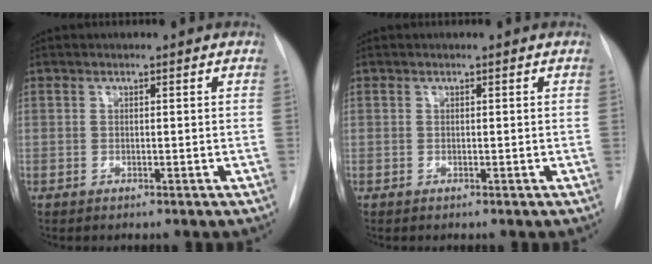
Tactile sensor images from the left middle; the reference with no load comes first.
{"total": 0.0}